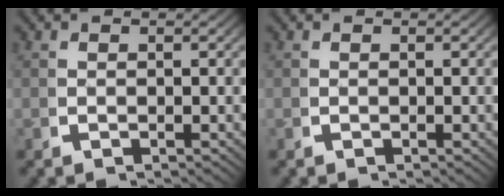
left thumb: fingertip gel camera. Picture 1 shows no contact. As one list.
[{"total": 0.0}]